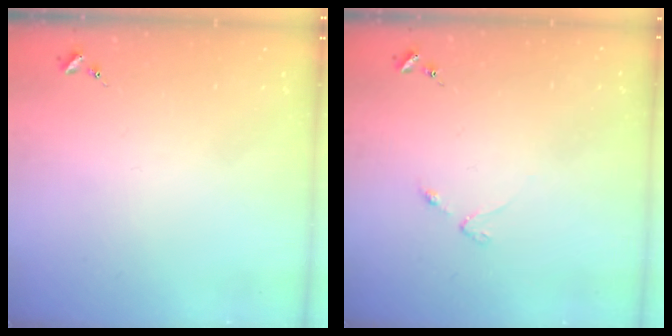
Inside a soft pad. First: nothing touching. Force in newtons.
{"total": 2.5, "press": 2.4, "slide": 0.4}